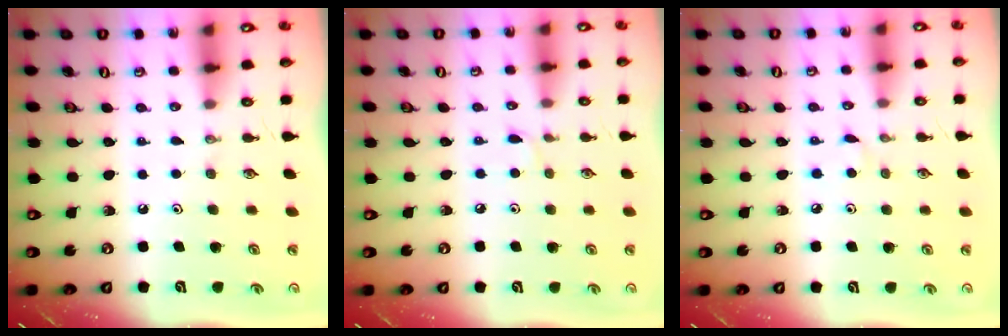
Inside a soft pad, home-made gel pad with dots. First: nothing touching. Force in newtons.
{"total": 3.4, "press": 3.4, "slide": 0.5}
{"total": 3.3, "press": 3.2, "slide": 0.4}